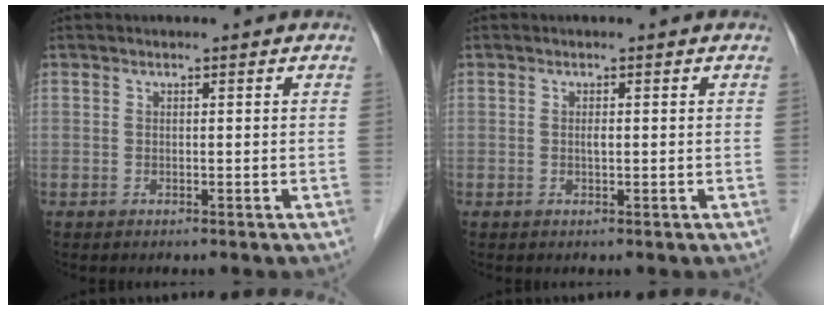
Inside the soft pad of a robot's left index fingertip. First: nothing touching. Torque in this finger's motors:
{"motor_torque": [0.13, 0.03, -0.03, 0.00]}